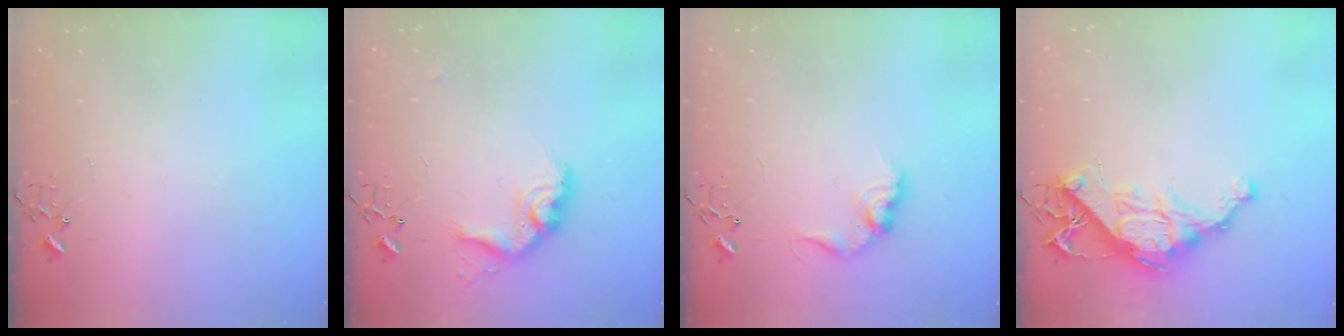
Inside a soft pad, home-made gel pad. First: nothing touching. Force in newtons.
{"total": 14.4, "press": 14.3, "slide": 0.7}
{"total": 11.0, "press": 11.0, "slide": 0.3}
{"total": 14.0, "press": 13.9, "slide": 1.2}